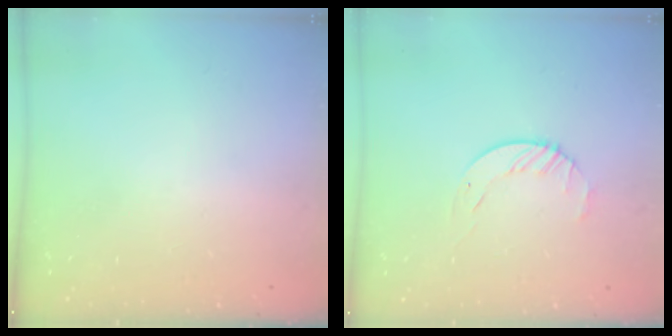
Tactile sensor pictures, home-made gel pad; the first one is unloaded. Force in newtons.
{"total": 3.5, "press": 3.4, "slide": 0.4}